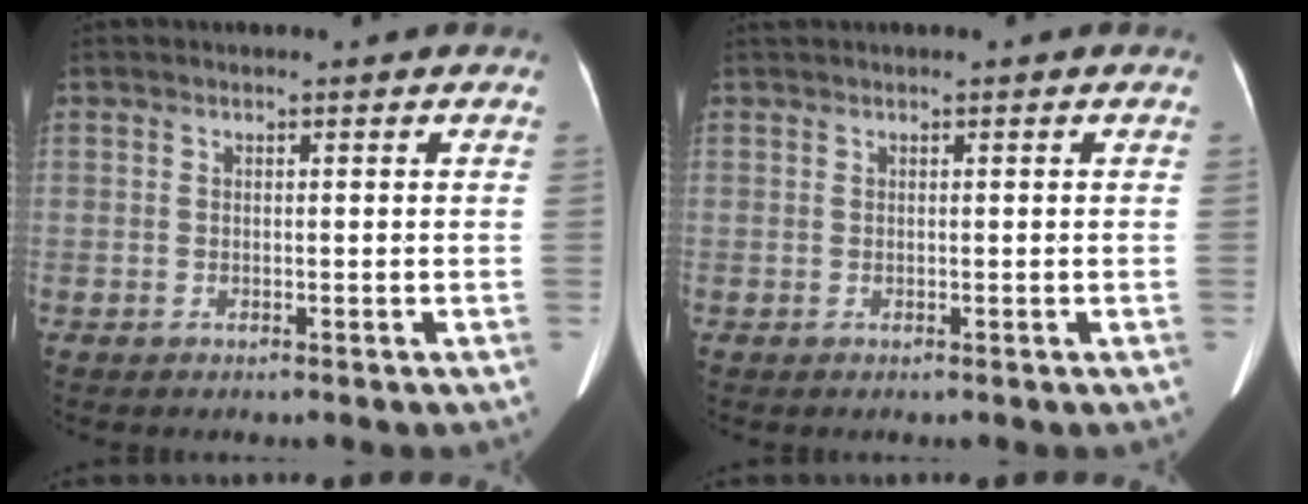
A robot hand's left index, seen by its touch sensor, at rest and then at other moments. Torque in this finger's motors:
{"motor_torque": [0.04, -0.05, -0.01, 0.01]}